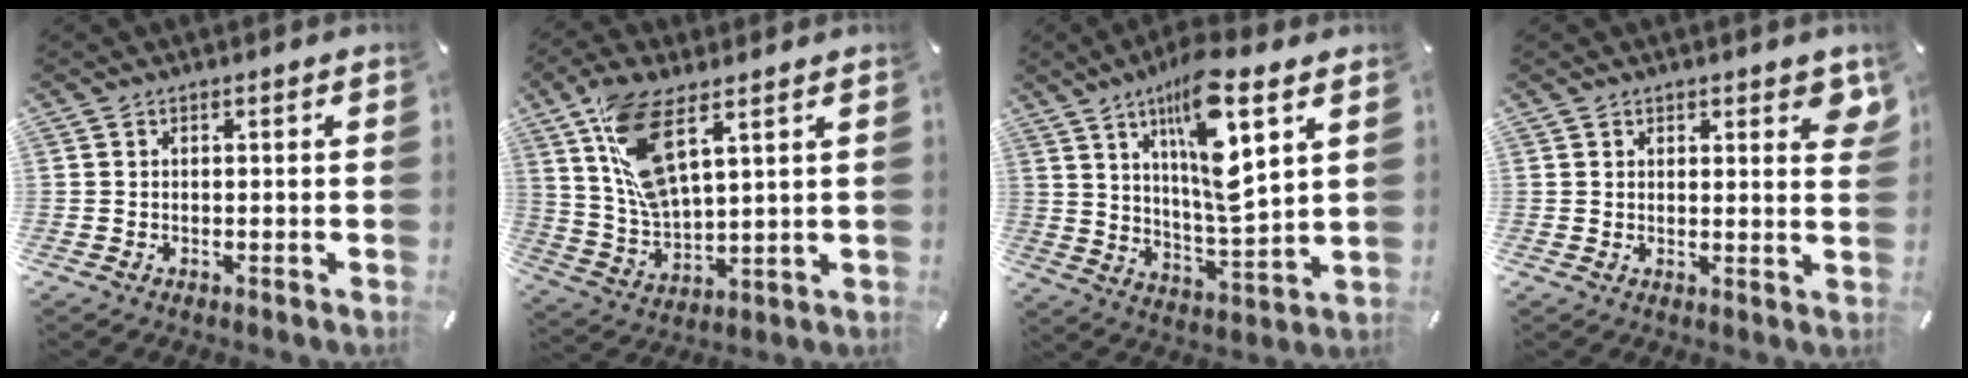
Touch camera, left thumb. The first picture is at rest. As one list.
[{"total": 14.0, "force": [7.2, 5.6, 10.6], "torque": [-0.233, -0.024, 0.132]}, {"total": 15.4, "force": [8.1, 3.8, 12.5], "torque": [-0.229, -0.041, 0.129]}, {"total": 3.3, "force": [2.1, 1.6, 1.9], "torque": [-0.009, -0.009, 0.032]}]